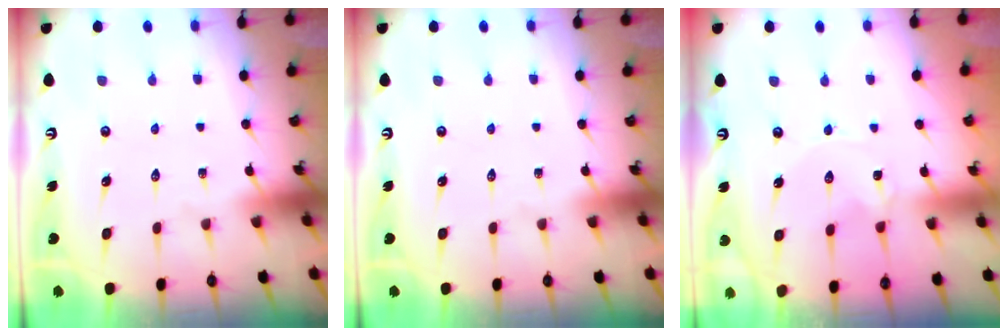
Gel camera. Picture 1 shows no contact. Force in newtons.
{"total": 0.0}
{"total": 0.0}